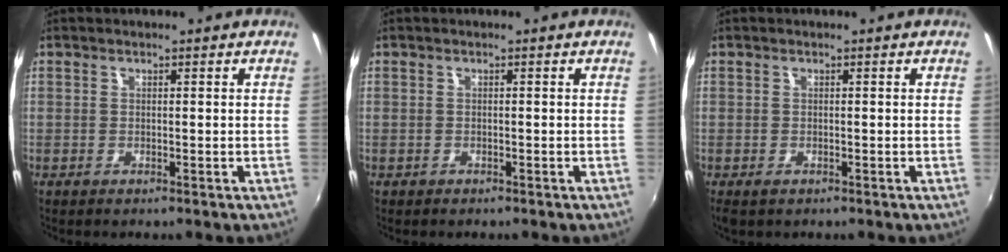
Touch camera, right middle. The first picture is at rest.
{"total": 0.6, "force": [-0.4, 0.4, 0.0], "torque": [-0.003, -0.001, -0.006]}
{"total": 1.6, "force": [-0.9, 1.0, 0.8], "torque": [-0.016, -0.009, -0.014]}